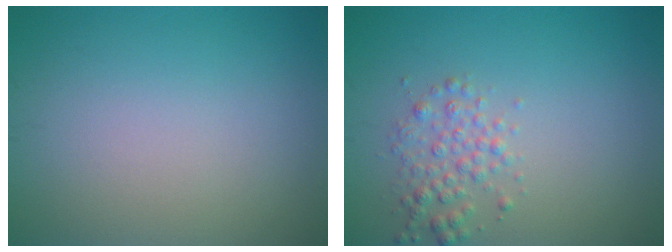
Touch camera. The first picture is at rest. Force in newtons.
{"total": 2.2, "press": 2.2, "slide": 0.0}